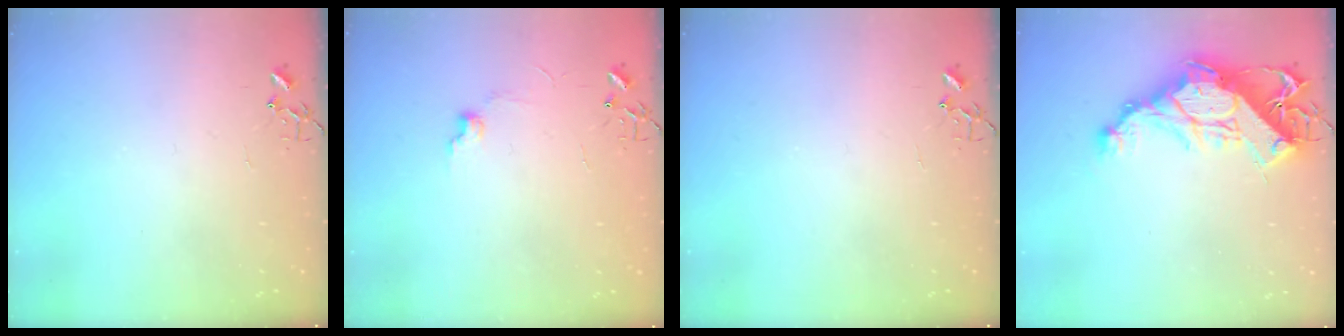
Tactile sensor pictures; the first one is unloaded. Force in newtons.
{"total": 4.1, "press": 4.0, "slide": 0.7}
{"total": 0.0}
{"total": 17.8, "press": 17.8, "slide": 1.8}